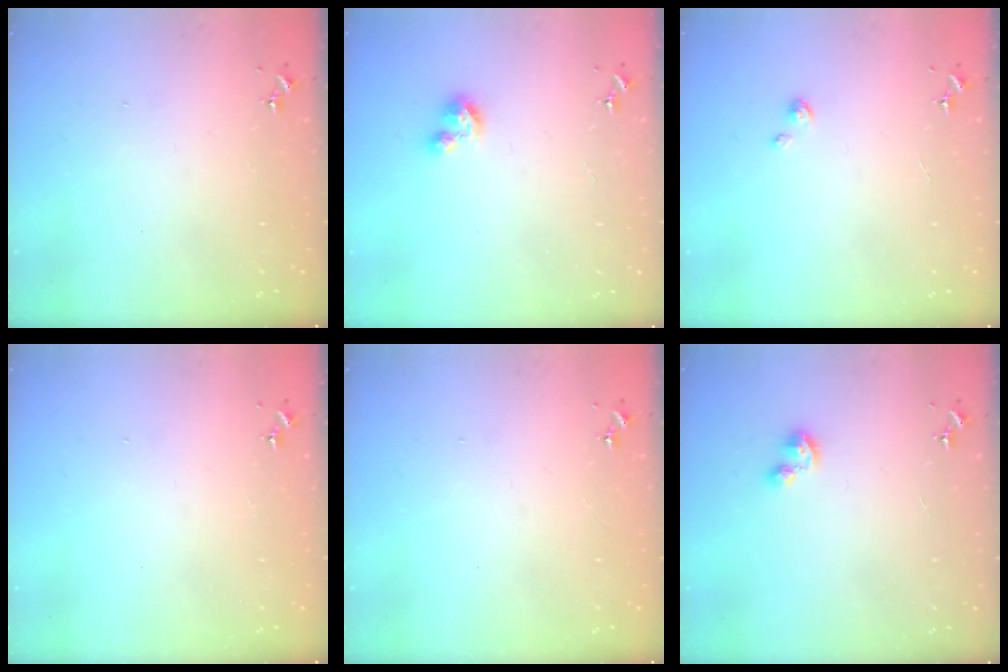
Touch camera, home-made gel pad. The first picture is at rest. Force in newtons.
{"total": 3.9, "press": 3.9, "slide": 0.3}
{"total": 2.2, "press": 2.2, "slide": 0.3}
{"total": 0.0}
{"total": 0.0}
{"total": 3.2, "press": 3.2, "slide": 0.5}